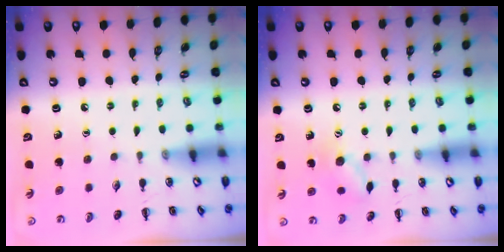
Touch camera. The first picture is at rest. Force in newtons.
{"total": 8.5, "press": 8.4, "slide": 0.3}